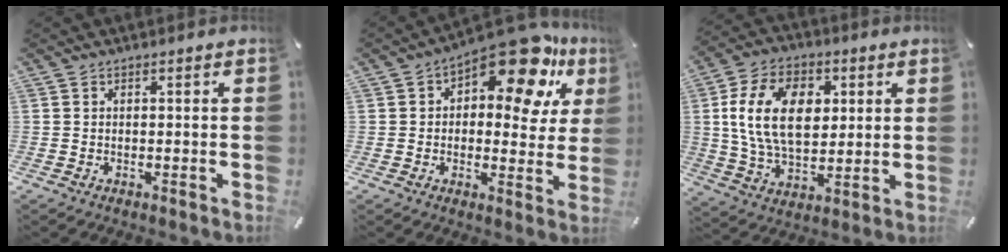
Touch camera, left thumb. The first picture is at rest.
{"total": 17.0, "force": [10.5, 7.4, 11.2], "torque": [-0.148, -0.077, 0.170]}
{"total": 15.9, "force": [3.2, 10.5, 11.4], "torque": [-0.231, 0.011, 0.055]}